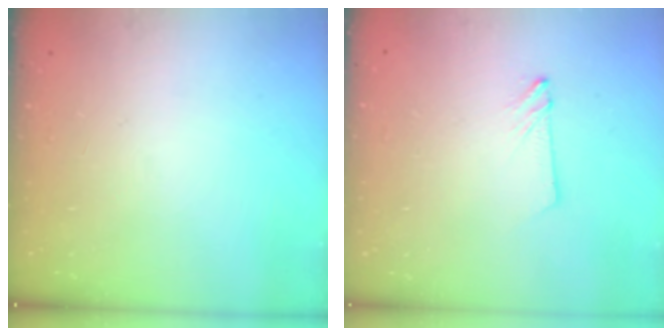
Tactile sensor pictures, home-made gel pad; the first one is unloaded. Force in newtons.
{"total": 2.4, "press": 2.4, "slide": 0.2}